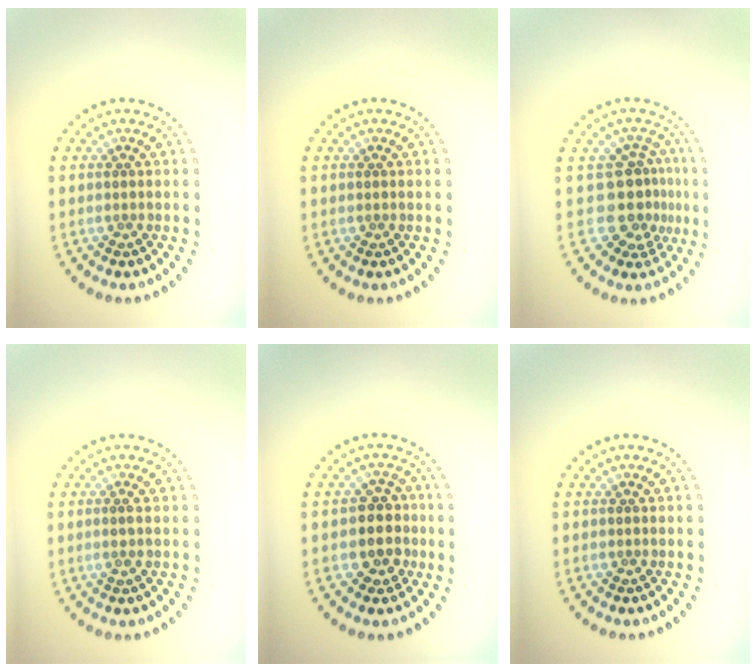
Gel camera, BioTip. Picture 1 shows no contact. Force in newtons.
{"total": 0.0}
{"total": 3.5, "press": 2.4, "slide": 2.5}
{"total": 0.6, "press": 0.3, "slide": 0.5}
{"total": 3.0, "press": 2.8, "slide": 1.3}
{"total": 0.0}